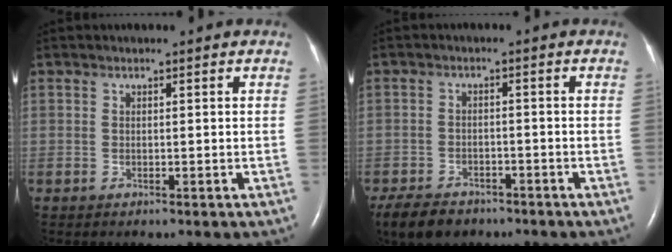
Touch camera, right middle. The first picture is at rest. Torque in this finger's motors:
{"motor_torque": [0.57, -0.49, 0.02, 0.00]}